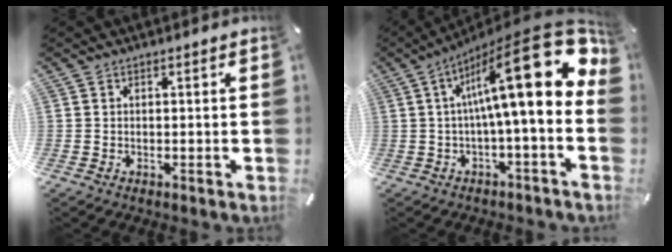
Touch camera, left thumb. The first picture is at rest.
{"total": 23.2, "force": [6.7, 5.3, 21.6], "torque": [-0.341, -0.062, 0.102]}